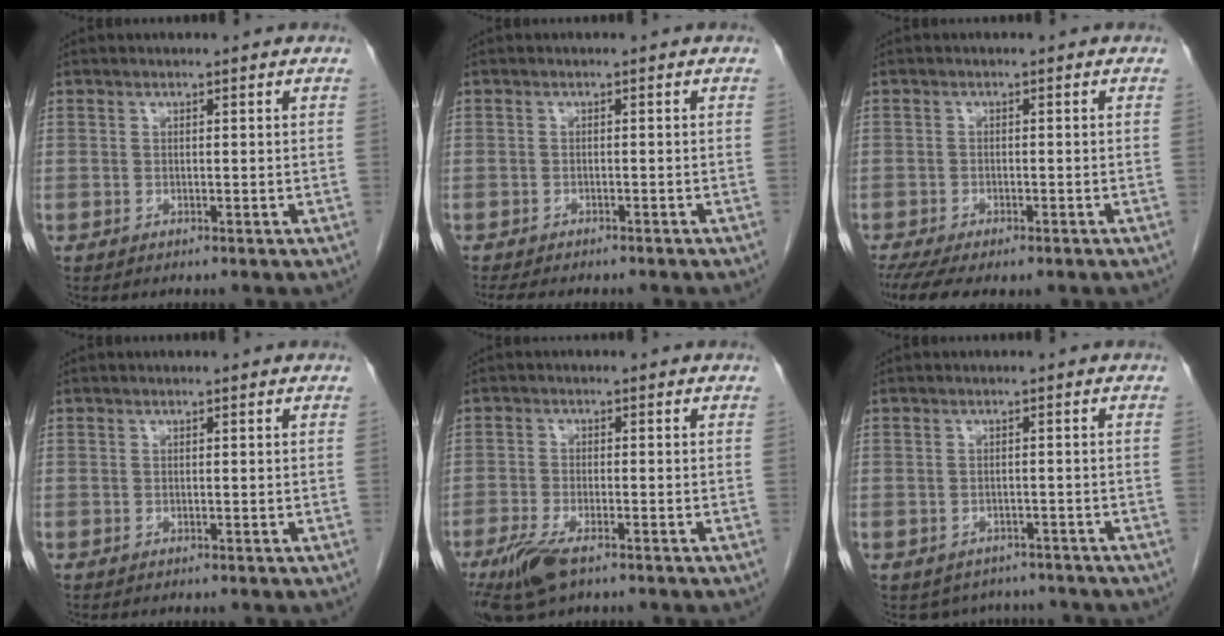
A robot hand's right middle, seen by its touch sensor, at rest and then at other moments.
{"total": 7.9, "force": [-6.8, 2.1, 3.6], "torque": [-0.049, -0.007, -0.088]}
{"total": 9.0, "force": [-6.6, 3.0, 5.3], "torque": [-0.092, -0.012, -0.098]}
{"total": 0.0}
{"total": 7.0, "force": [-4.6, 2.0, 4.9], "torque": [-0.097, -0.016, -0.081]}
{"total": 5.4, "force": [-4.7, 2.6, 0.4], "torque": [0.005, 0.008, -0.055]}